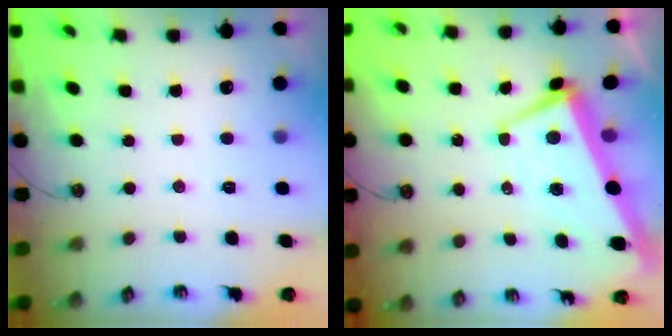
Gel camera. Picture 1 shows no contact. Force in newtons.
{"total": 2.0, "press": 1.6, "slide": 1.2}